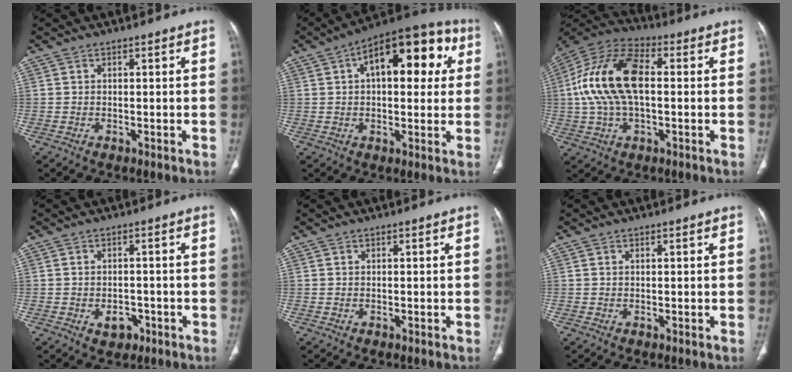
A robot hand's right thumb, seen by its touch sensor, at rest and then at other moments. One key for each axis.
{"total": 19.0, "fx": 5.4, "fy": 9.5, "fz": 15.6, "tx": -0.176, "ty": 0.029, "tz": 0.069}
{"total": 17.7, "fx": 1.1, "fy": 9.4, "fz": 14.9, "tx": -0.302, "ty": 0.030, "tz": 0.016}
{"total": 3.4, "fx": -1.5, "fy": 2.5, "fz": 1.9, "tx": -0.014, "ty": 0.009, "tz": -0.015}
{"total": 0.0}
{"total": 0.0}